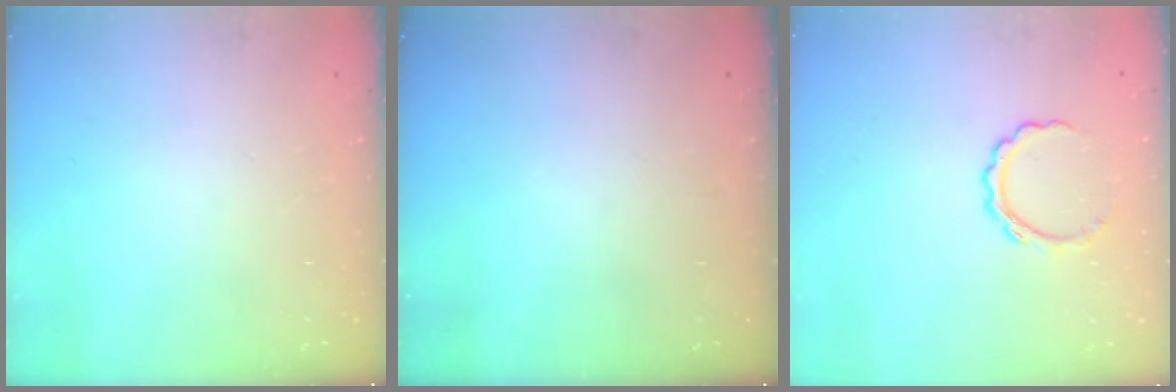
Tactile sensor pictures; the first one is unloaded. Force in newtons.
{"total": 0.0}
{"total": 5.8, "press": 5.8, "slide": 0.1}